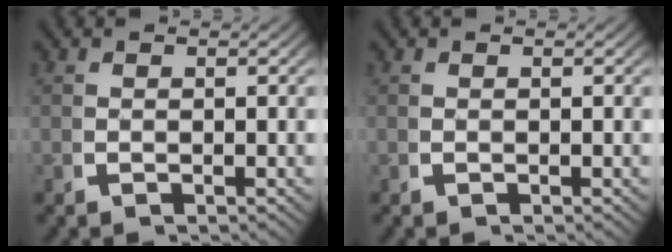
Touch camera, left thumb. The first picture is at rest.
{"total": 0.0}